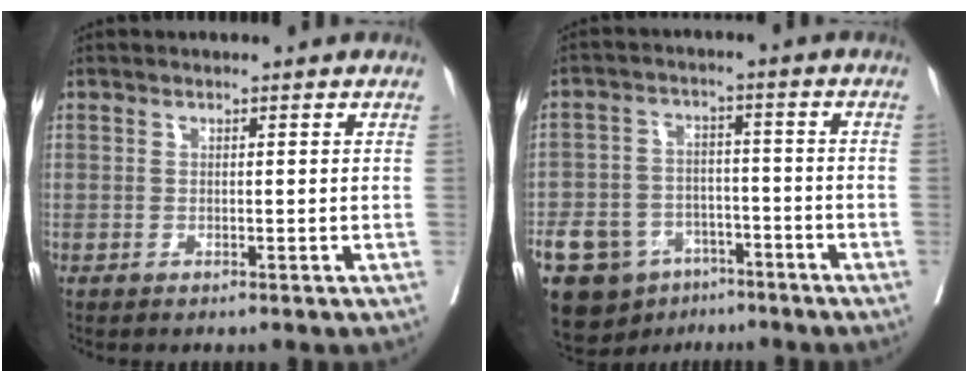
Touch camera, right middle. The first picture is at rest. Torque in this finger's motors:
{"motor_torque": [1.38, -0.76, 1.05, 0.21]}